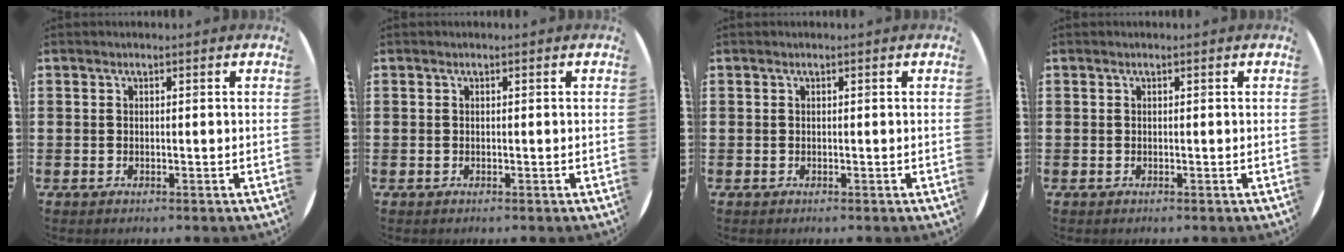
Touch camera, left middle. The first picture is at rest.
{"total": 0.0}
{"total": 0.0}
{"total": 0.0}